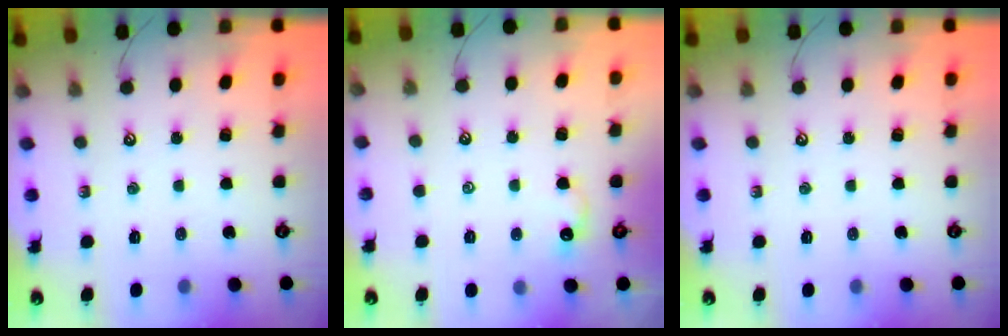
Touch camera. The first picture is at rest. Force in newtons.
{"total": 1.7, "press": 1.6, "slide": 0.4}
{"total": 0.0}